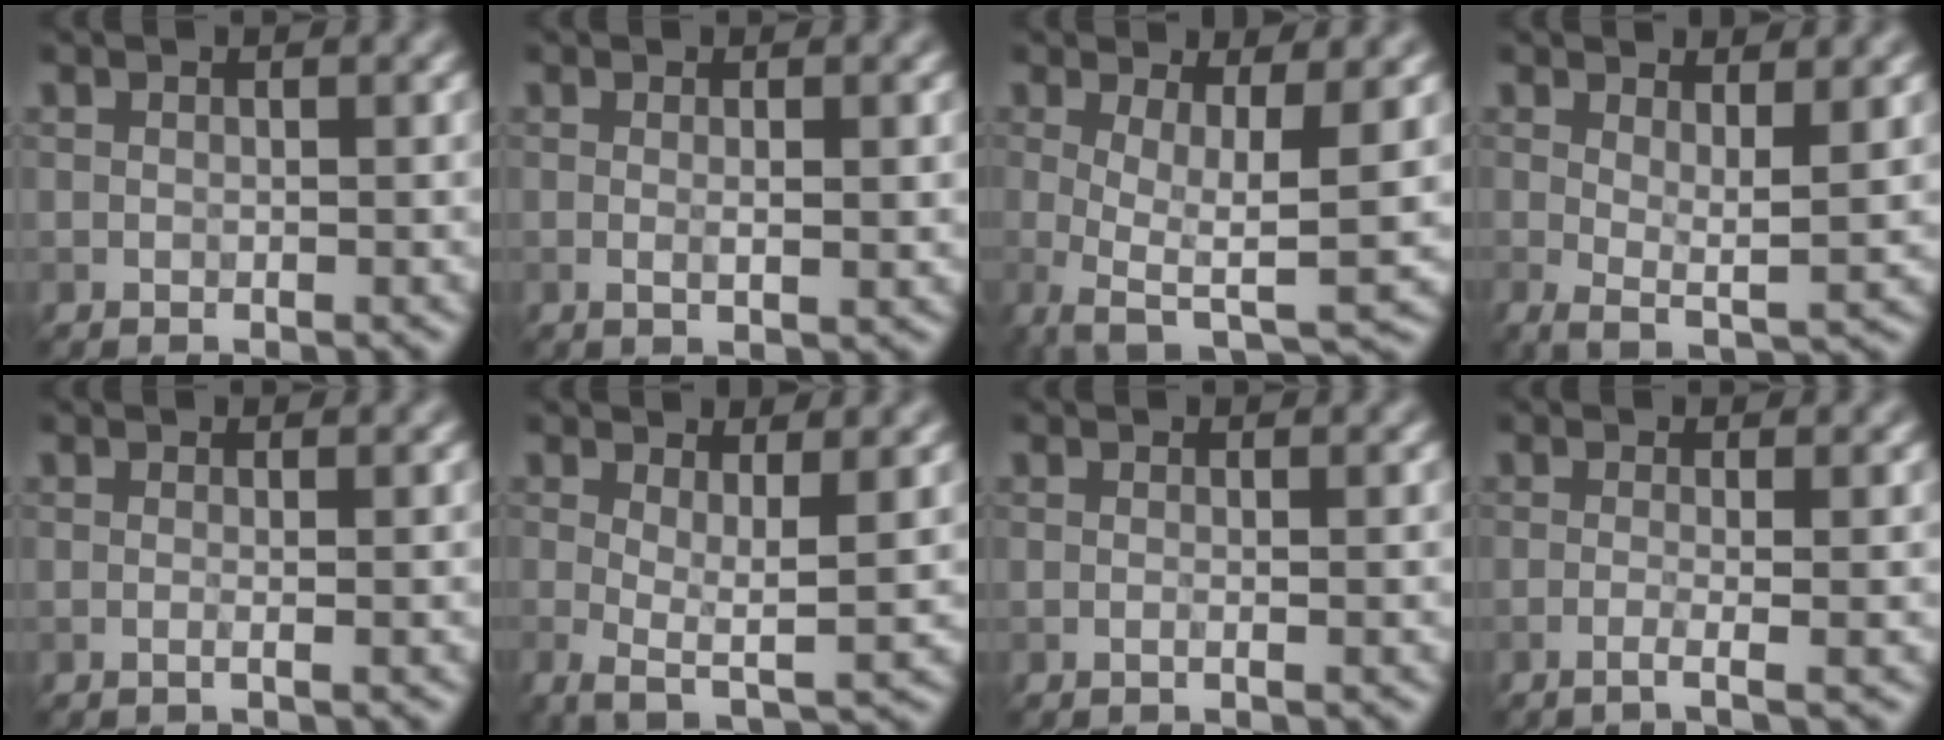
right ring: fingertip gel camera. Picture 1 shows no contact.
{"total": 1.6, "force": [0.1, 0.3, 1.6], "torque": [-0.023, -0.001, 0.000]}
{"total": 6.1, "force": [-0.4, 1.8, 5.8], "torque": [-0.094, -0.008, -0.011]}
{"total": 3.1, "force": [1.0, 0.8, 2.8], "torque": [-0.045, -0.012, 0.018]}
{"total": 1.1, "force": [-0.1, 0.4, 1.0], "torque": [-0.012, -0.007, -0.010]}
{"total": 3.6, "force": [0.4, 1.0, 3.4], "torque": [-0.058, -0.011, 0.006]}
{"total": 0.8, "force": [-0.1, 0.3, 0.7], "torque": [-0.010, -0.007, -0.007]}
{"total": 2.5, "force": [-0.4, 0.9, 2.3], "torque": [-0.021, -0.006, -0.022]}